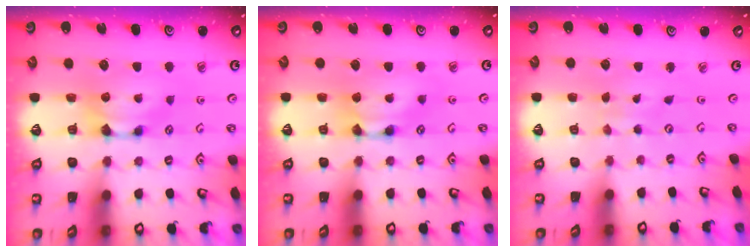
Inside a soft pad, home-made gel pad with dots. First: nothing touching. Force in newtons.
{"total": 1.6, "press": 1.5, "slide": 0.1}
{"total": 4.7, "press": 4.7, "slide": 0.2}